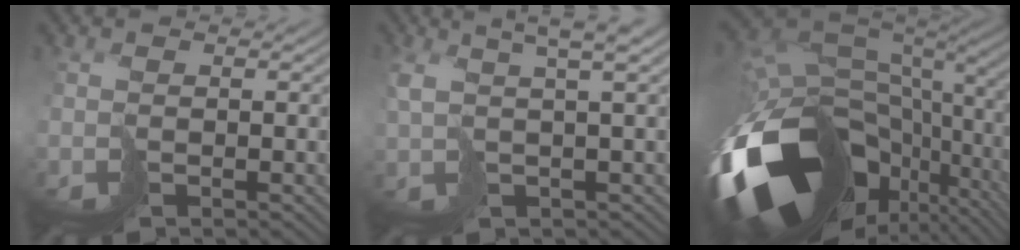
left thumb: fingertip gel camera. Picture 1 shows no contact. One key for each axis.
{"total": 5.5, "fx": 2.5, "fy": 1.1, "fz": 4.7, "tx": -0.080, "ty": 0.016, "tz": 0.043}
{"total": 19.5, "fx": -6.8, "fy": 12.4, "fz": 13.4, "tx": -0.321, "ty": -0.058, "tz": -0.075}